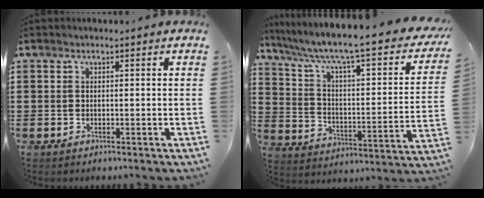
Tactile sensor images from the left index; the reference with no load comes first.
{"total": 6.8, "force": [4.7, 0.7, 4.8], "torque": [-0.113, -0.041, 0.068]}